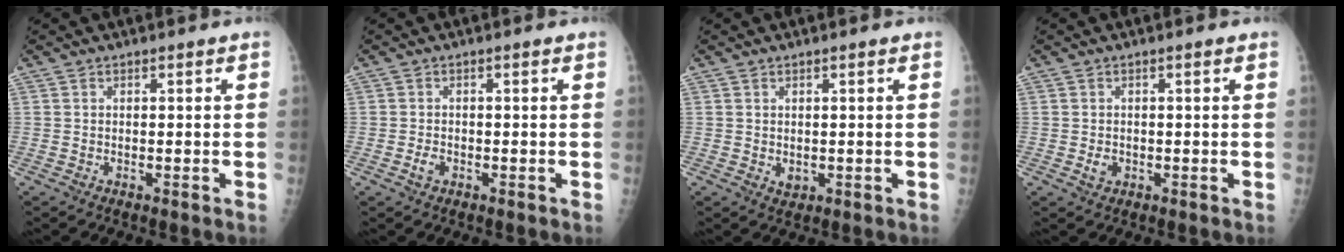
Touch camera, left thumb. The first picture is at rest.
{"total": 1.4, "force": [-0.6, 0.9, 0.9], "torque": [-0.017, 0.002, -0.010]}
{"total": 1.8, "force": [0.3, 1.0, 1.4], "torque": [-0.017, -0.006, 0.010]}
{"total": 1.6, "force": [-0.2, 1.3, 1.0], "torque": [-0.011, 0.000, 0.001]}